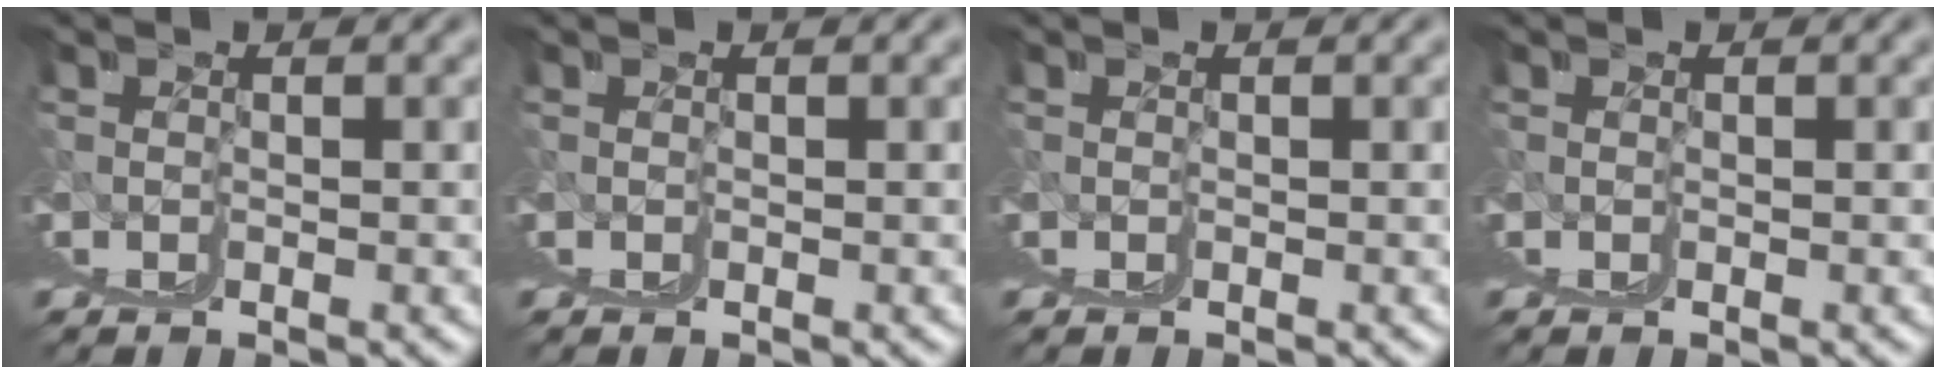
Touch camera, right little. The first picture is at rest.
{"total": 0.0}
{"total": 0.0}
{"total": 0.0}